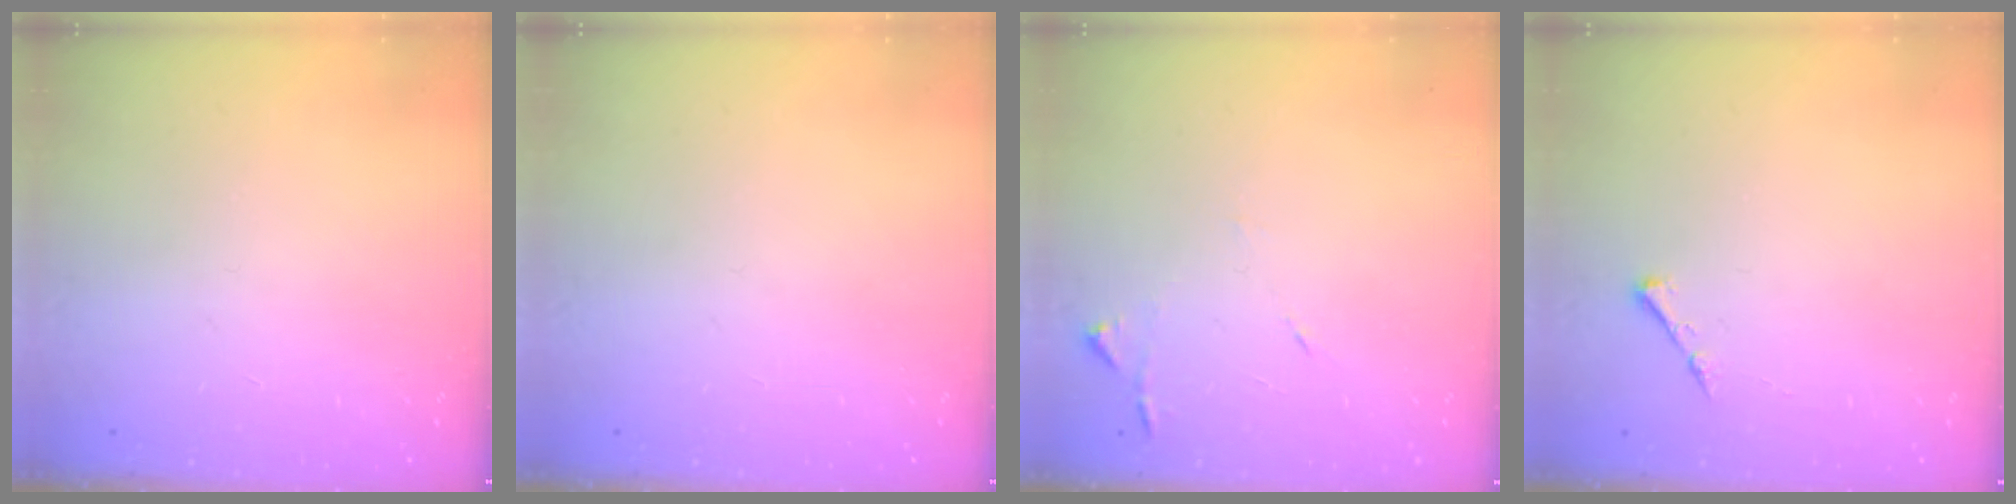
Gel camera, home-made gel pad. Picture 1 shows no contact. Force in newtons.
{"total": 0.0}
{"total": 6.7, "press": 6.7, "slide": 0.7}
{"total": 3.7, "press": 3.6, "slide": 0.5}